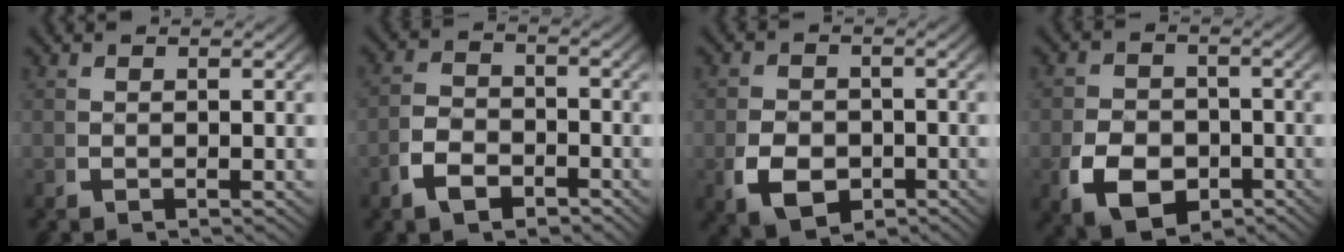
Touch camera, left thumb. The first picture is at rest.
{"total": 3.4, "force": [-1.9, 2.2, 1.9], "torque": [-0.037, -0.013, -0.031]}
{"total": 5.5, "force": [-1.8, 3.9, 3.3], "torque": [-0.066, -0.023, -0.020]}
{"total": 6.7, "force": [-2.3, 4.9, 3.9], "torque": [-0.074, -0.027, -0.028]}